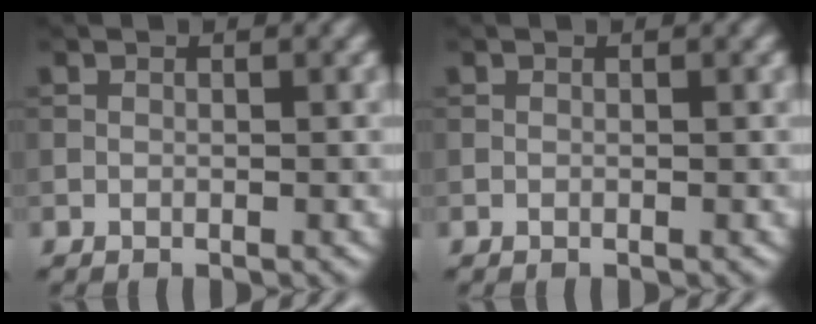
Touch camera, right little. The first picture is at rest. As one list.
[{"total": 0.0}]